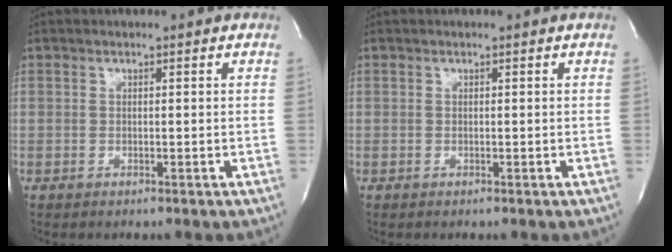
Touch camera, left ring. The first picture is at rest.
{"total": 0.0}